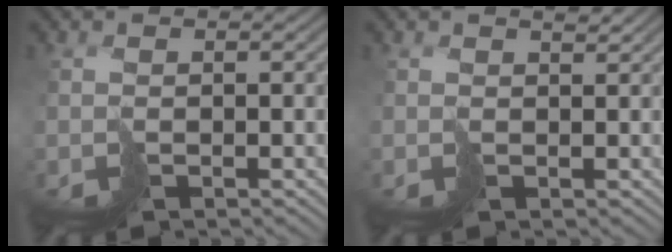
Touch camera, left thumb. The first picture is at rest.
{"total": 1.2, "force": [0.9, 0.3, 0.7], "torque": [-0.012, 0.001, 0.017]}